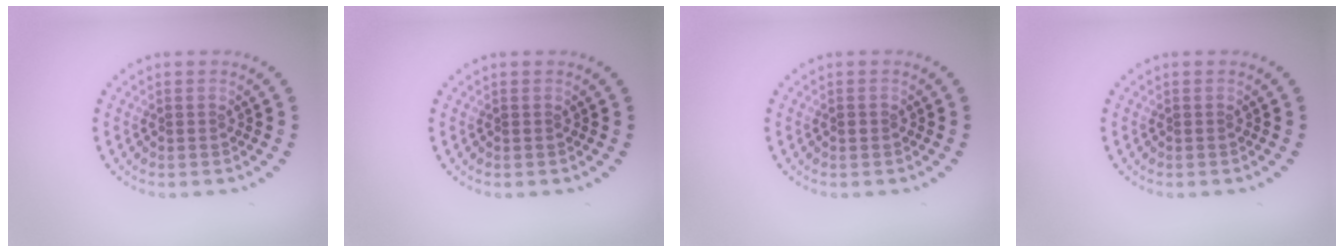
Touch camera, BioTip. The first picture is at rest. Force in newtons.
{"total": 0.0}
{"total": 0.7, "press": 0.6, "slide": 0.1}
{"total": 0.0}